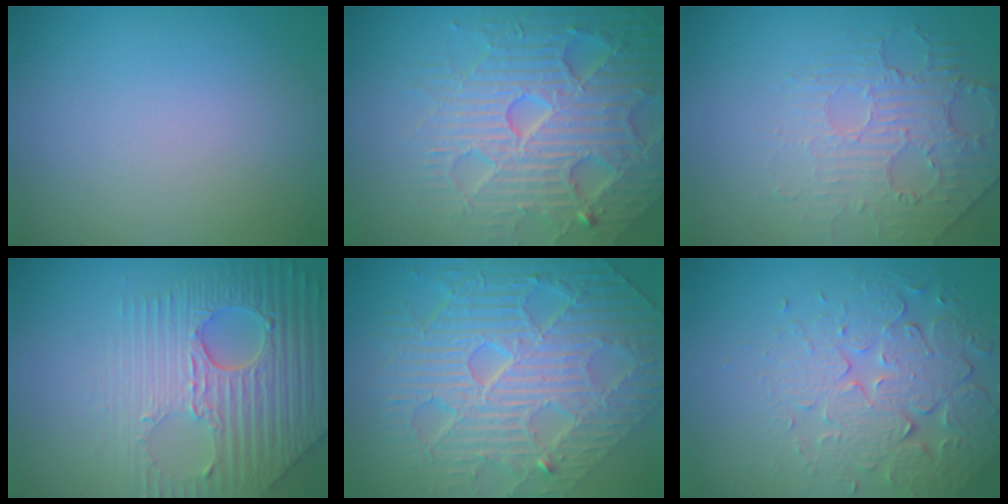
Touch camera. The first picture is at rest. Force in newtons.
{"total": 7.5, "press": 7.3, "slide": 1.5}
{"total": 2.5, "press": 1.9, "slide": 1.6}
{"total": 8.2, "press": 5.7, "slide": 5.9}
{"total": 11.0, "press": 7.5, "slide": 8.1}
{"total": 5.2, "press": 4.4, "slide": 2.7}